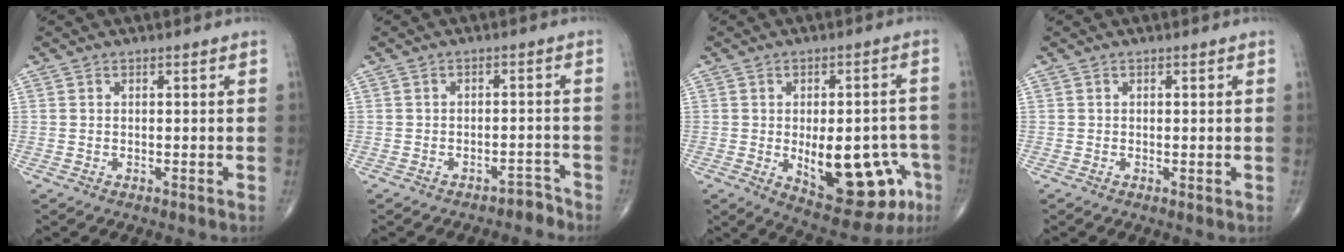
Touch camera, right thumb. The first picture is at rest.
{"total": 2.6, "force": [-2.3, 1.2, 0.0], "torque": [0.005, 0.029, -0.027]}
{"total": 17.8, "force": [-4.9, 8.4, 14.9], "torque": [-0.172, 0.018, -0.040]}
{"total": 0.5, "force": [0.0, 0.2, 0.5], "torque": [-0.009, -0.003, 0.001]}